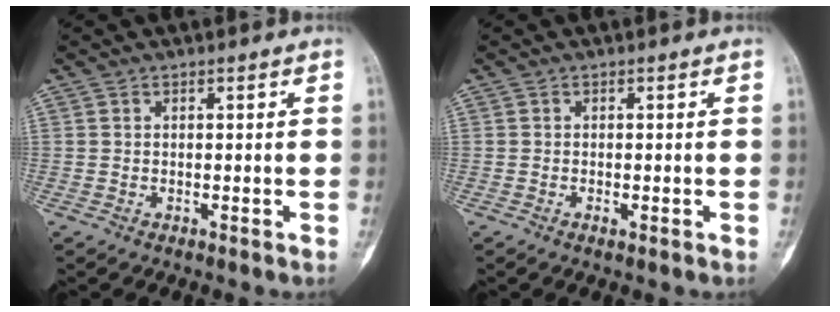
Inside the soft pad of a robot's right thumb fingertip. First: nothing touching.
{"total": 1.0, "force": [-0.3, 0.4, 0.8], "torque": [-0.011, 0.000, -0.006]}